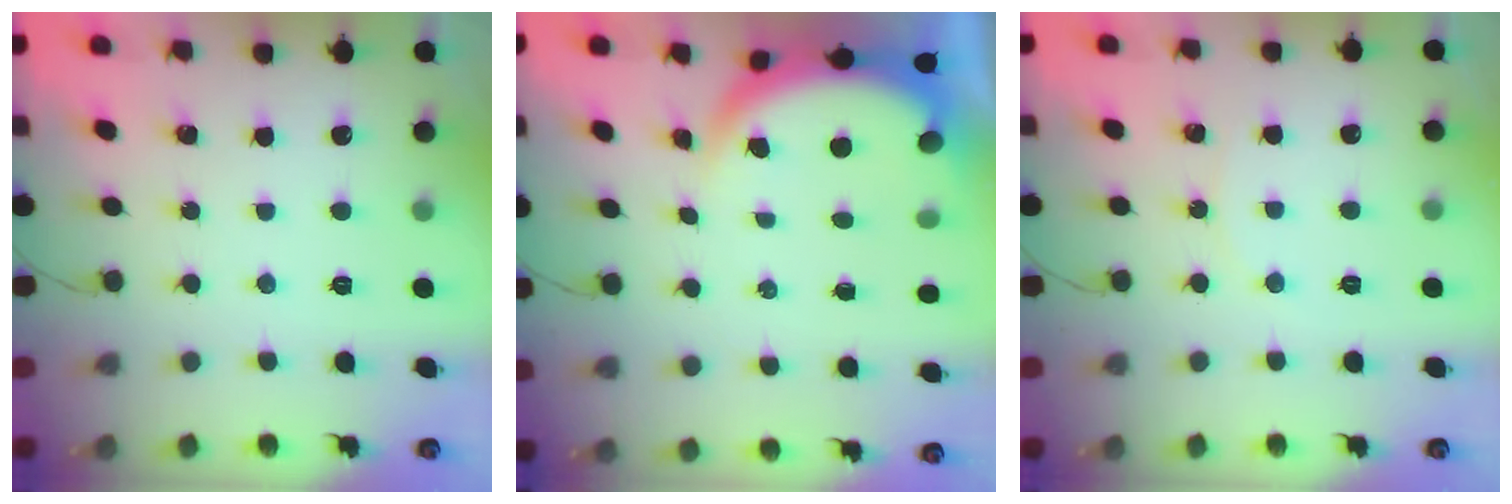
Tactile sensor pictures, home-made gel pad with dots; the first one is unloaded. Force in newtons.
{"total": 5.5, "press": 5.5, "slide": 0.2}
{"total": 4.8, "press": 4.1, "slide": 2.5}